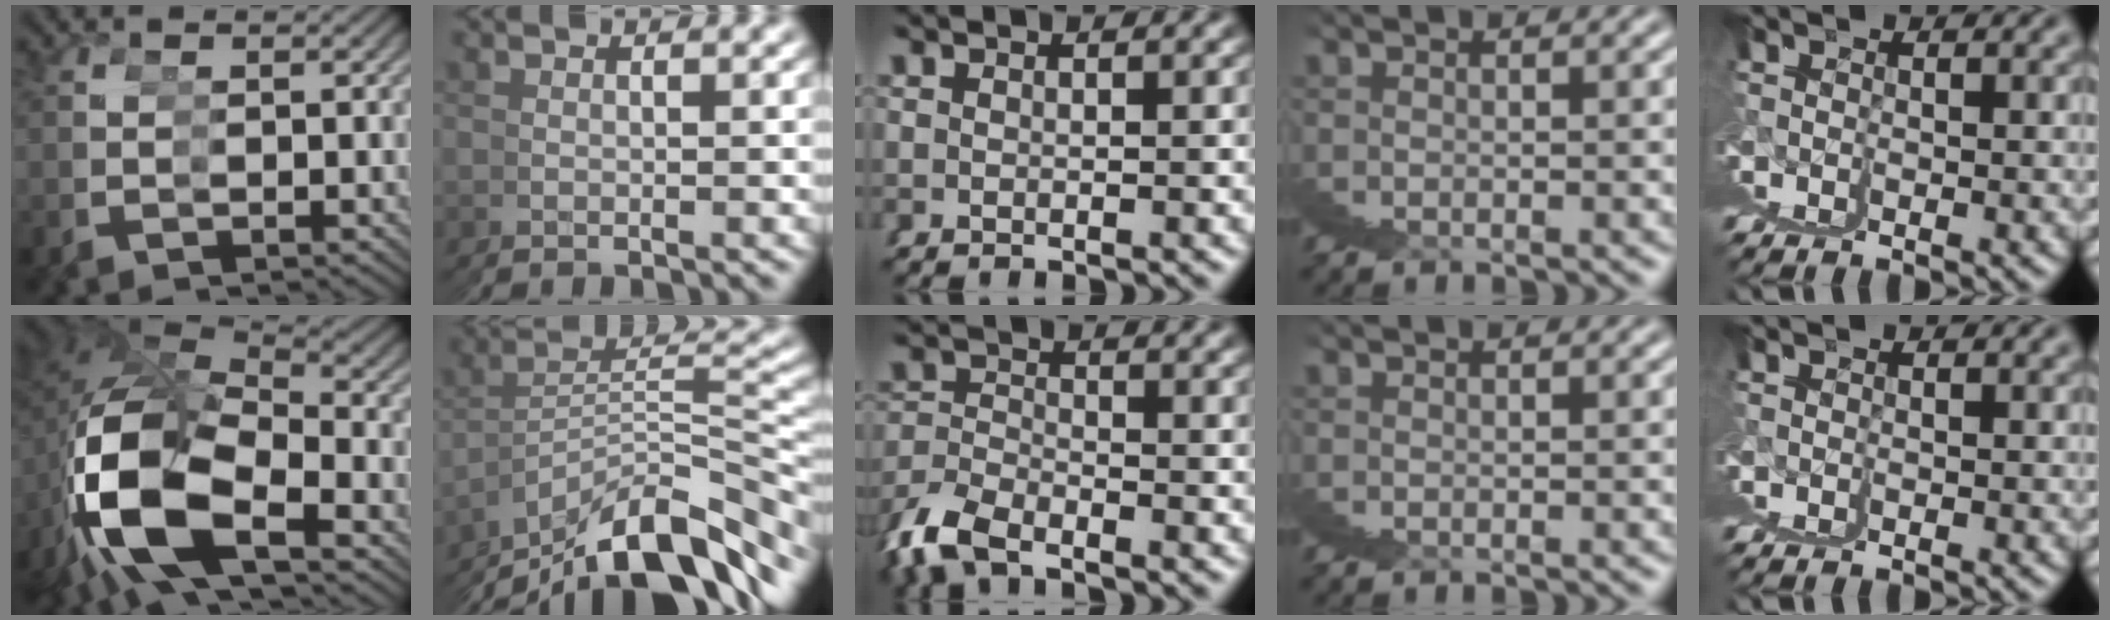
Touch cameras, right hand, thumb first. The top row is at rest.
{"thumb": {"total": 15.6, "force": [-0.7, 10.8, 11.3], "torque": [-0.300, -0.031, 0.011]}, "index": {"total": 10.9, "force": [-3.3, 5.3, 9.0], "torque": [-0.136, 0.005, -0.048]}, "middle": {"total": 4.5, "force": [-3.2, 2.4, 1.9], "torque": [-0.051, -0.015, -0.053]}}